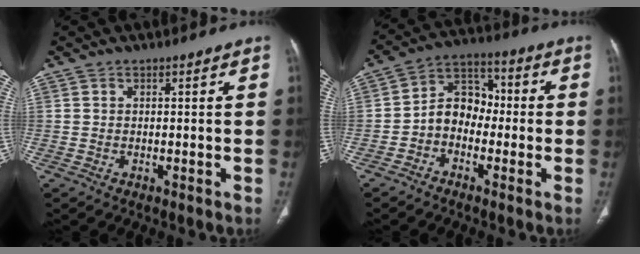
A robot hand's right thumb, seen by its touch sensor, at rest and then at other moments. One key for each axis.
{"total": 8.4, "fx": -2.0, "fy": 6.5, "fz": 4.9, "tx": -0.053, "ty": 0.039, "tz": -0.052}